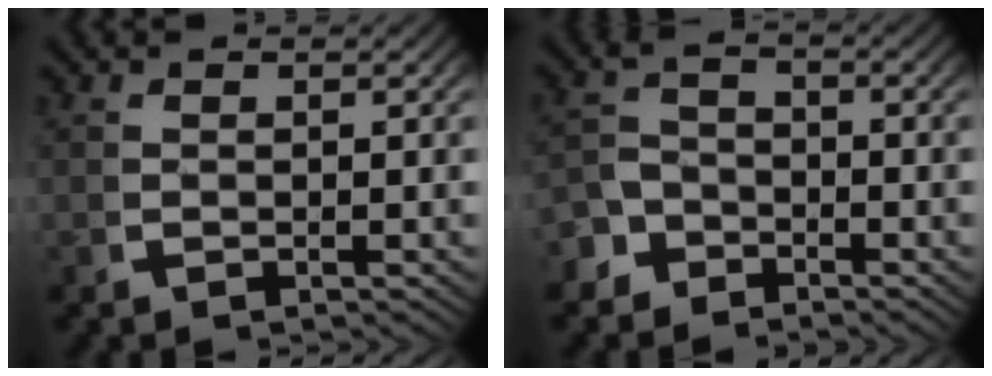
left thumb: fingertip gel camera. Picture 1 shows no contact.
{"total": 3.3, "force": [-2.5, 2.1, 0.8], "torque": [-0.019, -0.014, -0.044]}